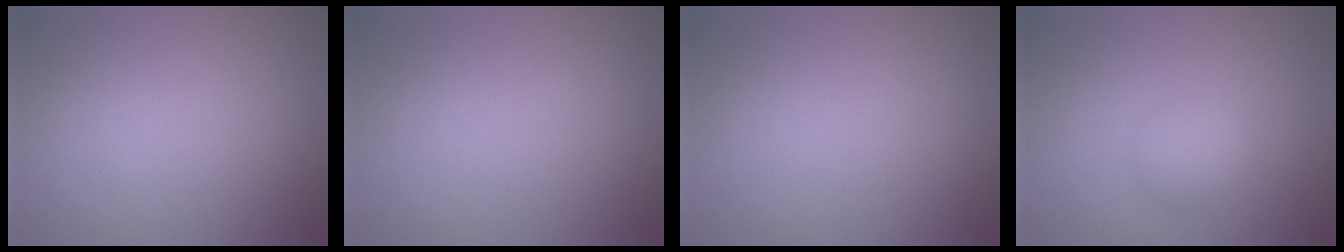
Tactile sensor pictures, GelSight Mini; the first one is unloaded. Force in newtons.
{"total": 0.0}
{"total": 0.0}
{"total": 2.1, "press": 2.1, "slide": 0.0}